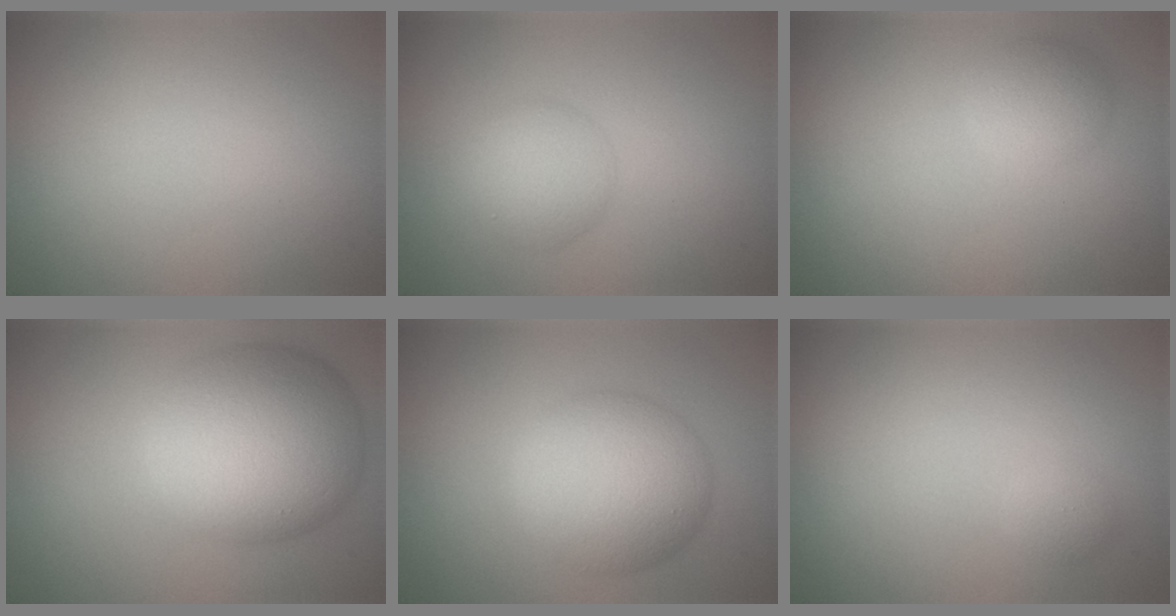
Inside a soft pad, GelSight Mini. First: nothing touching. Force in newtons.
{"total": 3.1, "press": 3.1, "slide": 0.1}
{"total": 2.3, "press": 2.3, "slide": 0.2}
{"total": 10.9, "press": 10.9, "slide": 0.5}
{"total": 7.7, "press": 7.7, "slide": 0.2}
{"total": 0.9, "press": 0.9, "slide": 0.0}